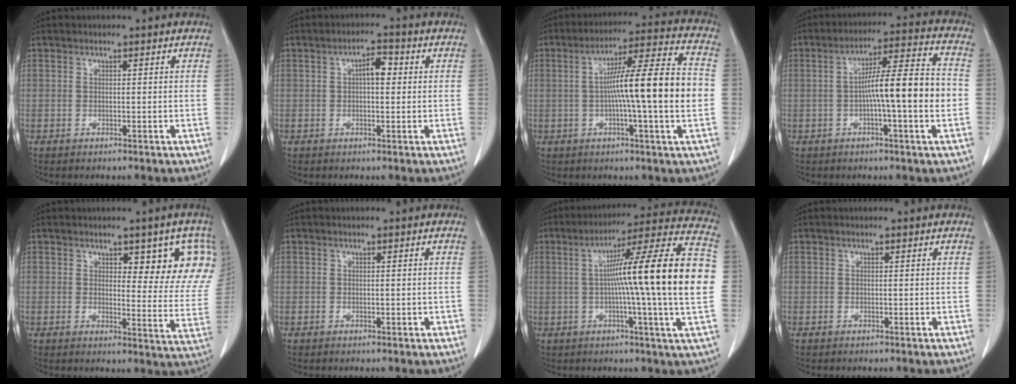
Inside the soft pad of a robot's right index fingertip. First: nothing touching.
{"total": 3.6, "force": [0.6, 1.4, 3.3], "torque": [-0.053, 0.012, 0.008]}
{"total": 15.6, "force": [-1.0, -0.3, 15.6], "torque": [-0.243, 0.015, -0.025]}
{"total": 11.9, "force": [-1.7, 0.2, 11.8], "torque": [-0.190, 0.020, -0.033]}
{"total": 10.7, "force": [5.2, 3.6, 8.7], "torque": [-0.078, -0.008, 0.060]}
{"total": 0.7, "force": [-0.1, 0.4, 0.6], "torque": [-0.009, 0.002, 0.000]}
{"total": 22.0, "force": [0.6, -1.2, 22.0], "torque": [-0.293, 0.018, -0.009]}
{"total": 0.0}